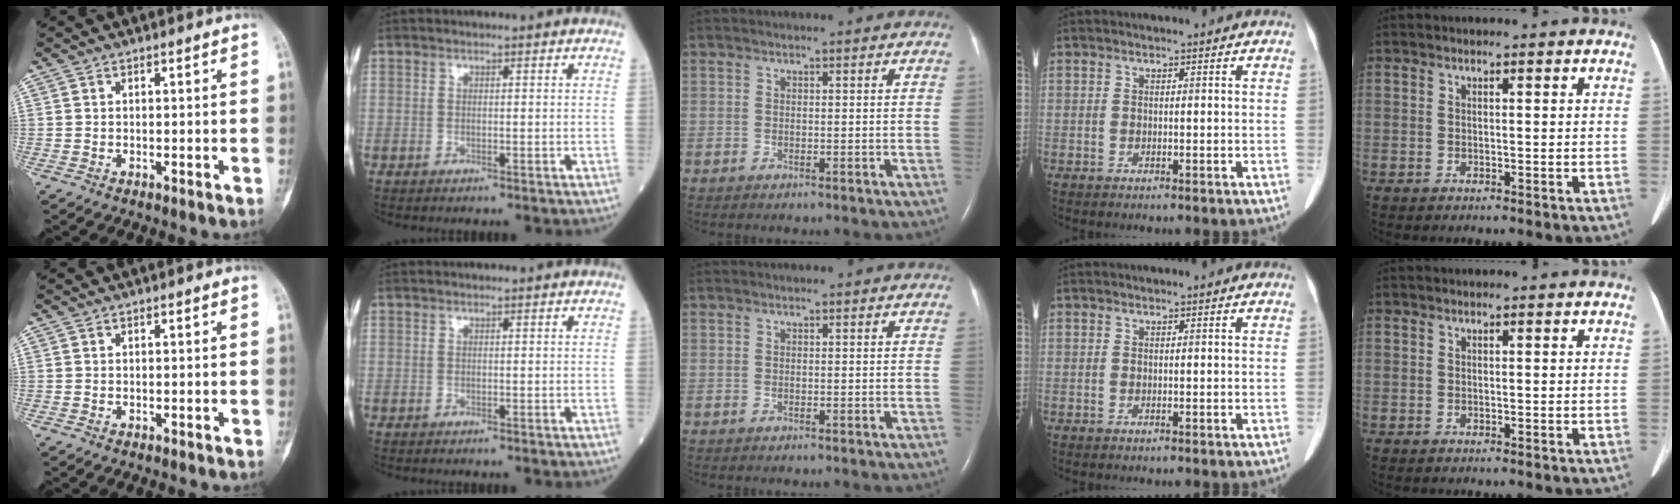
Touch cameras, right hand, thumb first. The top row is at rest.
{}